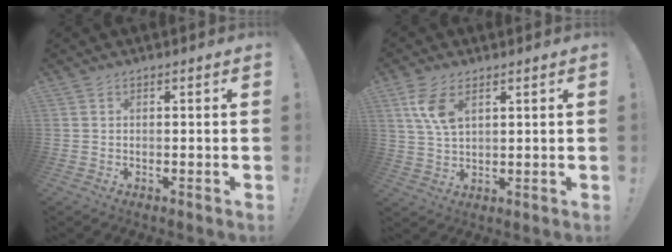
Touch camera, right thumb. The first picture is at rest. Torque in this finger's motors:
{"motor_torque": [0.08, 0.11, 0.66, 0.42, 0.02]}